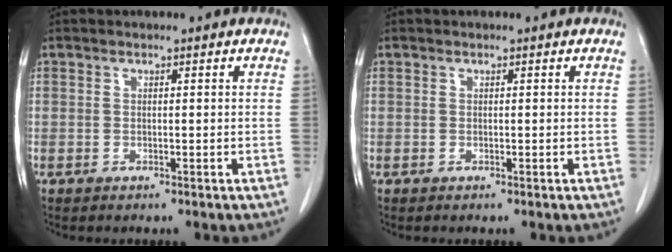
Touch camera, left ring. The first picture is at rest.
{"total": 0.0}